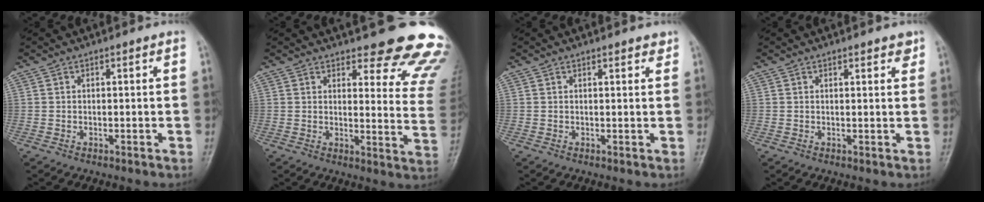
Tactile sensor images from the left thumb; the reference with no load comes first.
{"total": 19.5, "force": [17.0, 4.8, 8.2], "torque": [-0.050, -0.135, 0.178]}
{"total": 1.7, "force": [1.5, 0.6, 0.7], "torque": [0.001, -0.005, 0.016]}
{"total": 2.1, "force": [1.7, 0.7, 1.0], "torque": [-0.003, -0.007, 0.018]}